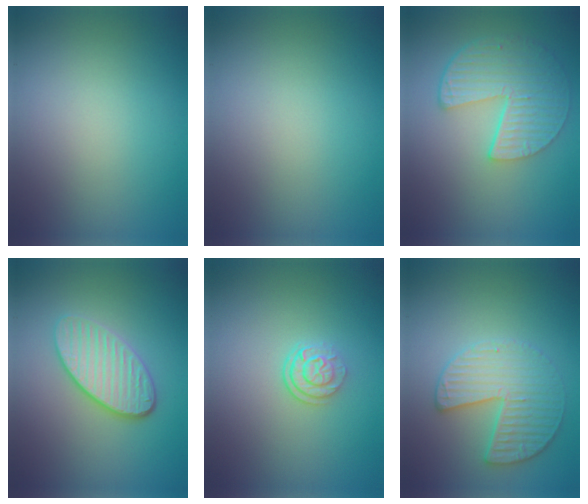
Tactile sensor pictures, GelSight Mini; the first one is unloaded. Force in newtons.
{"total": 0.0}
{"total": 5.5, "press": 4.2, "slide": 3.6}
{"total": 4.0, "press": 3.3, "slide": 2.3}
{"total": 2.5, "press": 1.8, "slide": 1.7}
{"total": 3.6, "press": 3.6, "slide": 0.1}